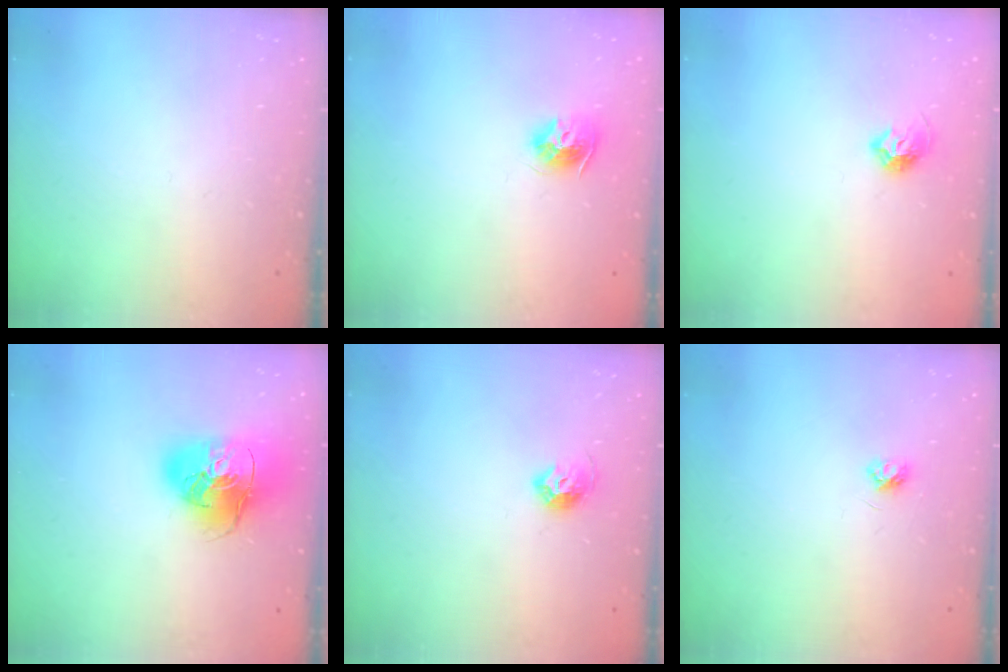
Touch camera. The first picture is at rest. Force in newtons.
{"total": 9.5, "press": 9.5, "slide": 0.4}
{"total": 7.0, "press": 6.9, "slide": 0.8}
{"total": 19.6, "press": 19.4, "slide": 2.7}
{"total": 7.6, "press": 7.5, "slide": 1.1}
{"total": 3.3, "press": 3.3, "slide": 0.3}